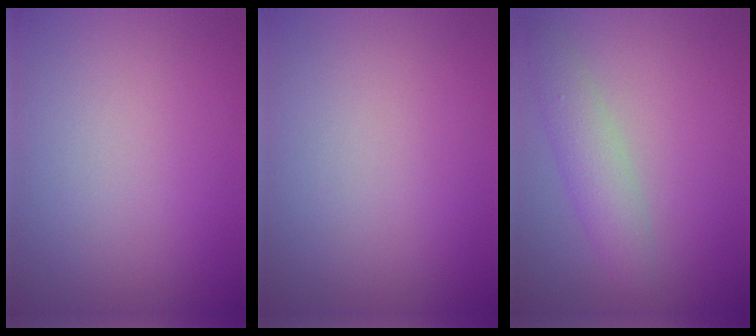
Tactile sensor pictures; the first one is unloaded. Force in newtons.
{"total": 0.0}
{"total": 2.9, "press": 2.9, "slide": 0.1}